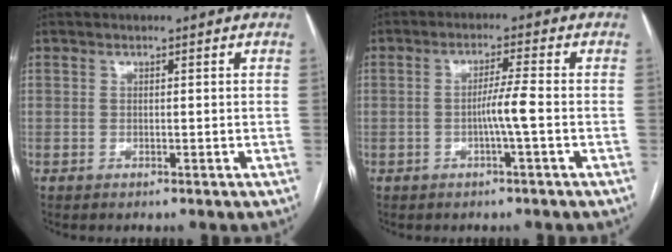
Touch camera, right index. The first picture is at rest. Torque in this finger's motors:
{"motor_torque": [0.05, 0.03, 0.11, 0.04]}